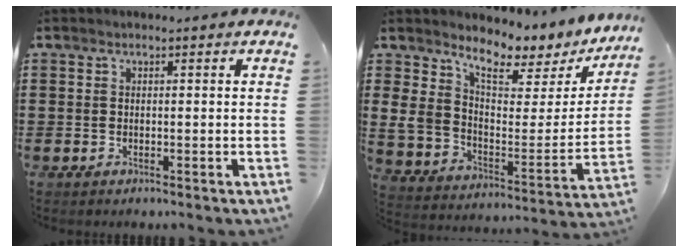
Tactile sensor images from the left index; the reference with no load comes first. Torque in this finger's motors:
{"motor_torque": [2.14, 0.00, 0.49, 0.21]}